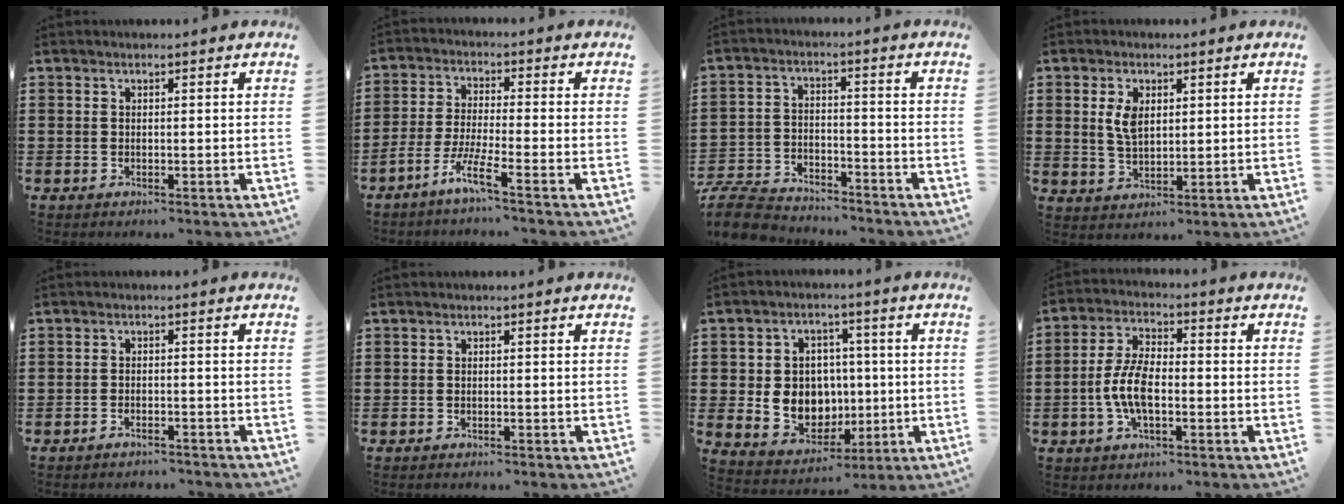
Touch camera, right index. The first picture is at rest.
{"total": 5.1, "force": [-4.1, -0.2, 3.1], "torque": [-0.083, -0.014, -0.084]}
{"total": 7.3, "force": [-7.0, 1.6, 1.3], "torque": [-0.045, 0.012, -0.144]}
{"total": 4.3, "force": [1.2, 2.4, 3.4], "torque": [-0.075, 0.008, 0.021]}
{"total": 1.7, "force": [-1.7, 0.2, 0.2], "torque": [-0.009, 0.002, -0.034]}
{"total": 0.5, "force": [-0.5, 0.1, 0.0], "torque": [-0.002, 0.000, -0.011]}
{"total": 7.7, "force": [0.1, 7.1, 2.8], "torque": [-0.065, 0.011, 0.010]}
{"total": 7.1, "force": [-1.6, 3.3, 6.1], "torque": [-0.146, -0.005, -0.037]}